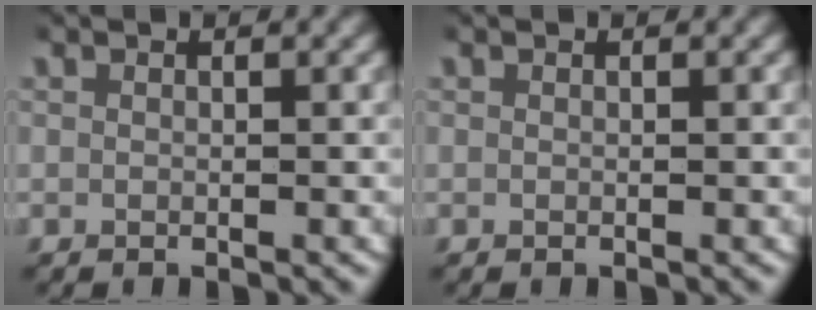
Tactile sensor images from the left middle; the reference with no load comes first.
{"total": 0.0}